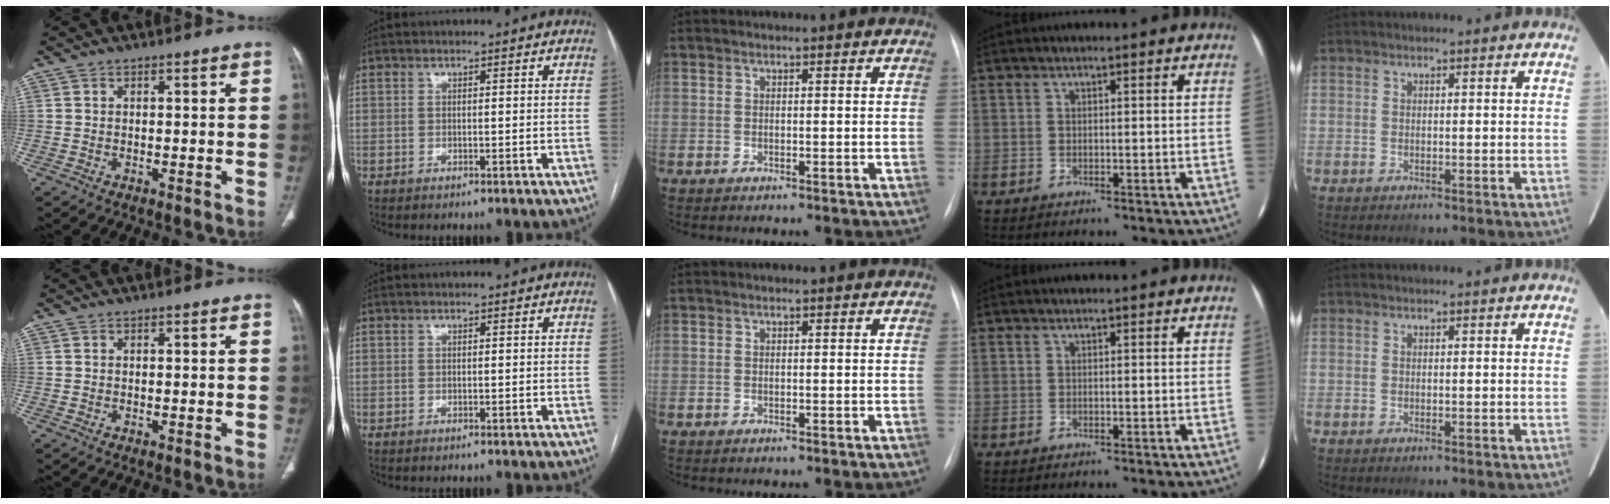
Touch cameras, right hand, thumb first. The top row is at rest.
{}